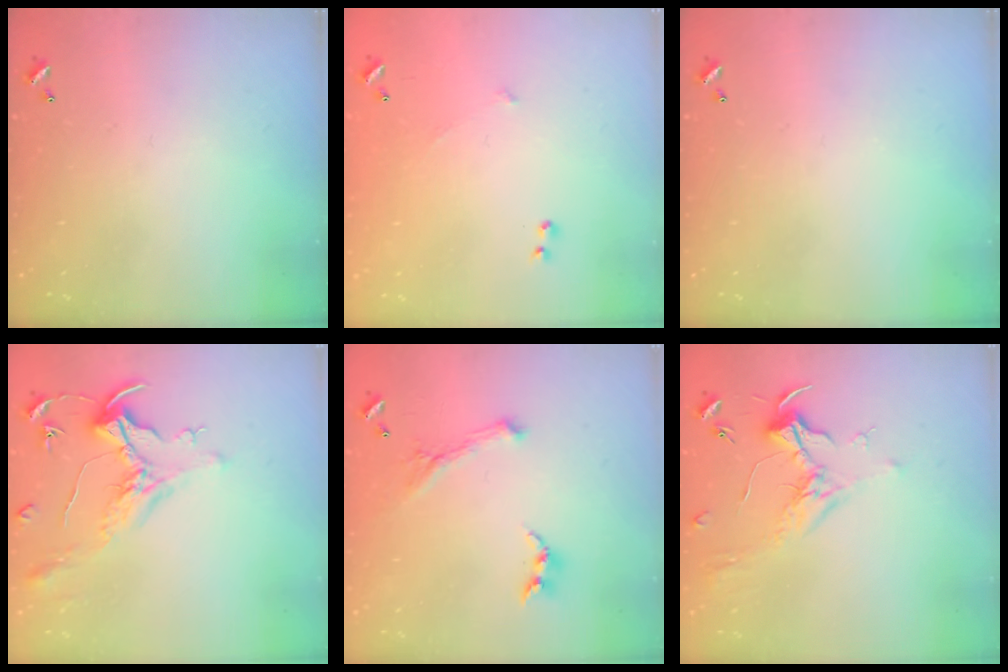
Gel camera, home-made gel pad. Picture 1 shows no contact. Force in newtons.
{"total": 6.1, "press": 6.1, "slide": 0.7}
{"total": 0.0}
{"total": 1.6, "press": 1.4, "slide": 0.7}
{"total": 1.6, "press": 1.5, "slide": 0.4}
{"total": 1.8, "press": 1.6, "slide": 0.7}